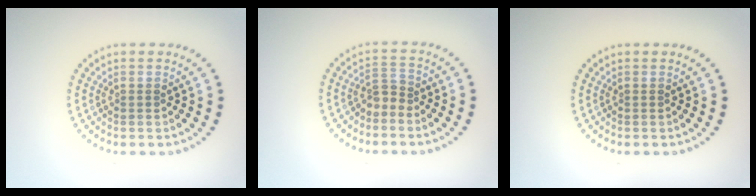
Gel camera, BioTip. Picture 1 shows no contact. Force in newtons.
{"total": 1.7, "press": 1.2, "slide": 1.2}
{"total": 0.0}